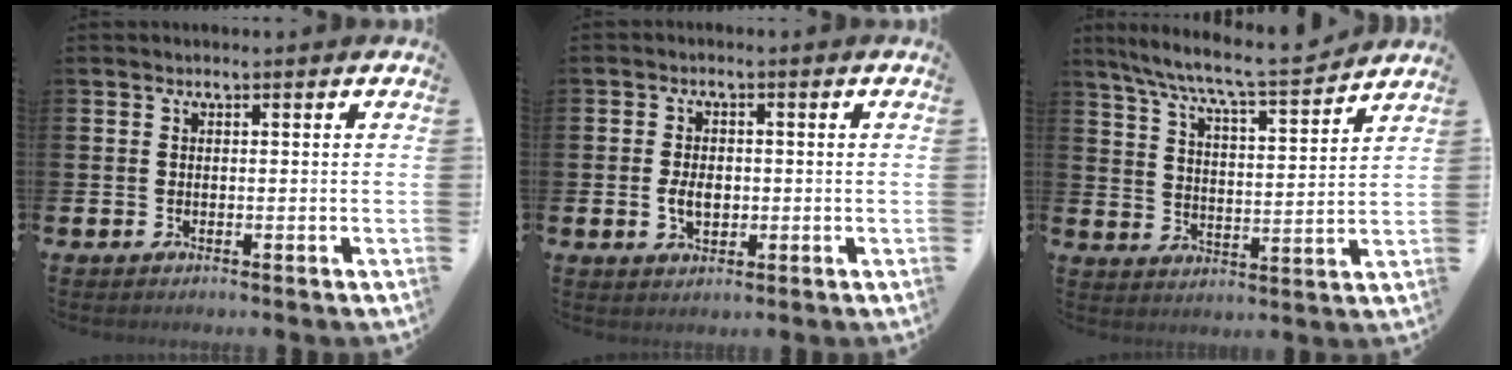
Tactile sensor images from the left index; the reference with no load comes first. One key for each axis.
{"total": 3.3, "fx": -0.3, "fy": 2.2, "fz": 2.5, "tx": -0.033, "ty": -0.001, "tz": -0.009}
{"total": 7.9, "fx": 7.4, "fy": 0.1, "fz": 2.8, "tx": -0.088, "ty": -0.054, "tz": 0.126}